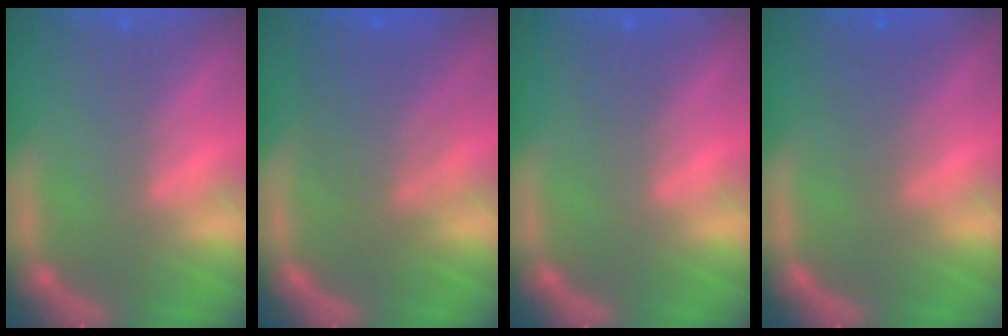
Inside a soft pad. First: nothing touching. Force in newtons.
{"total": 5.5}
{"total": 1.5}
{"total": 2.5}